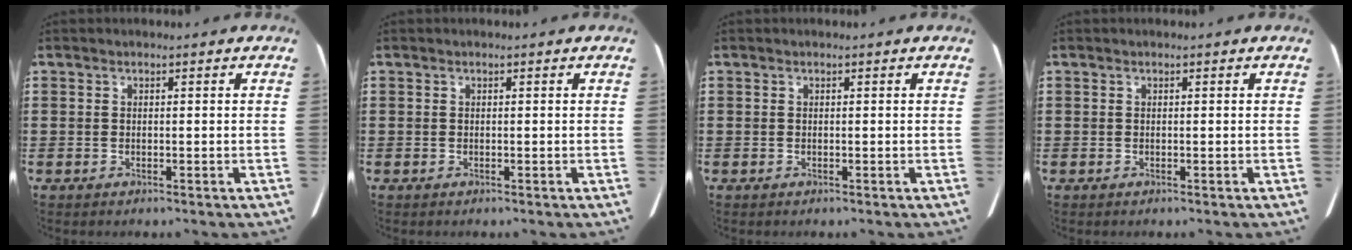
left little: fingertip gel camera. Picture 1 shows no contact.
{"total": 0.0}
{"total": 0.0}
{"total": 0.0}